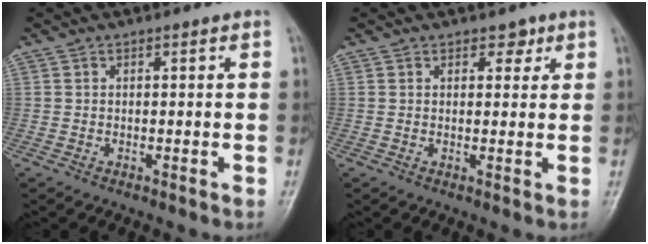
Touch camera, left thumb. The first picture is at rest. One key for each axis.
{"total": 2.3, "fx": 1.4, "fy": 1.5, "fz": 1.0, "tx": 0.005, "ty": -0.006, "tz": 0.016}